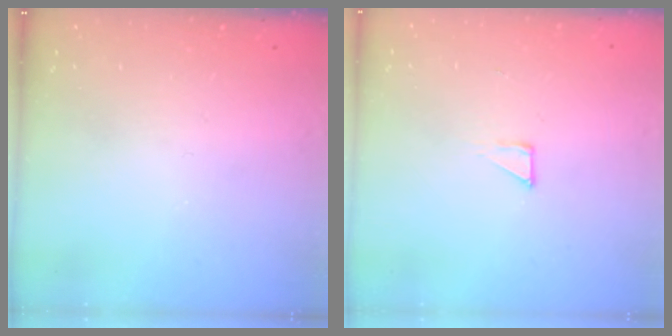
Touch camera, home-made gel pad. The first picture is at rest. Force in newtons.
{"total": 3.3, "press": 3.3, "slide": 0.3}